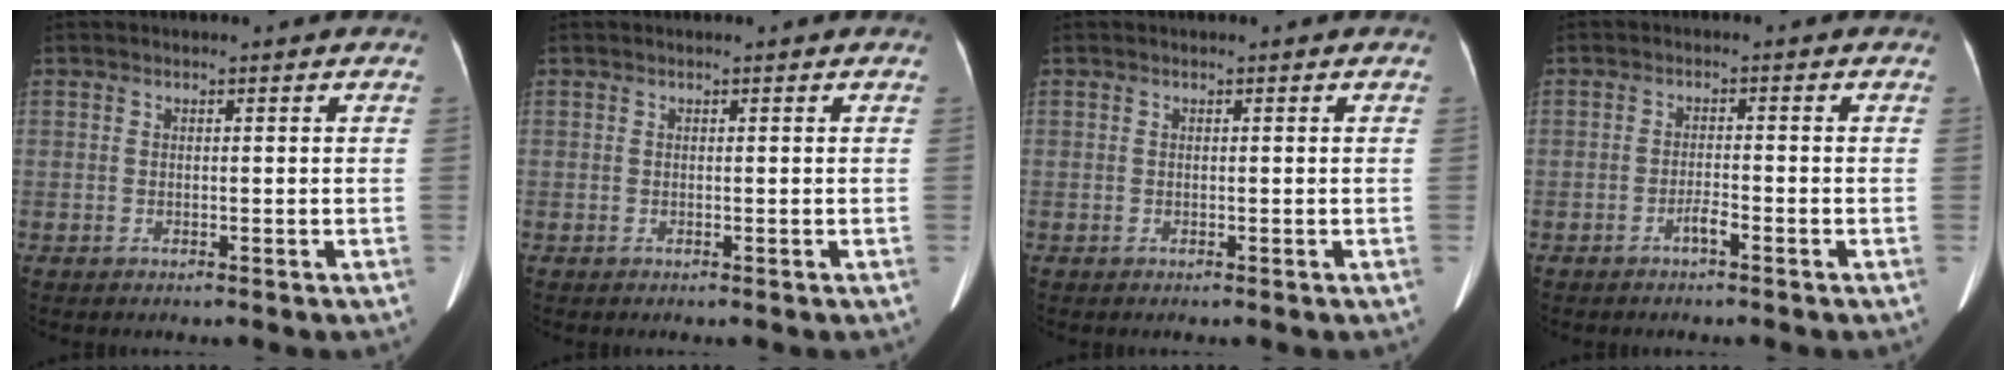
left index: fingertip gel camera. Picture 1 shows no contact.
{"total": 0.0}
{"total": 0.0}
{"total": 1.8, "force": [-1.3, 0.1, 1.2], "torque": [-0.023, 0.001, -0.026]}